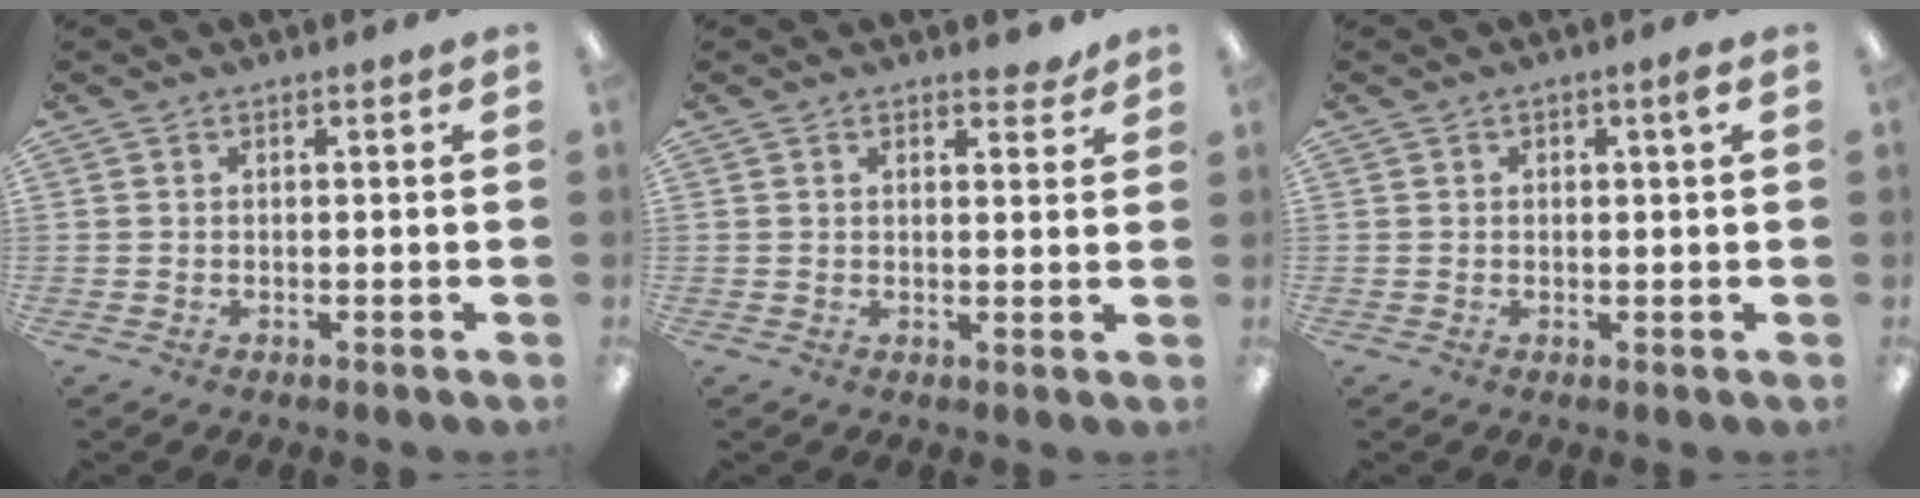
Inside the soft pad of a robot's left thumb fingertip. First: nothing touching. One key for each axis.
{"total": 2.4, "fx": 1.9, "fy": 1.0, "fz": 1.1, "tx": -0.008, "ty": -0.006, "tz": 0.032}
{"total": 1.4, "fx": 0.7, "fy": 0.5, "fz": 1.1, "tx": -0.020, "ty": 0.004, "tz": 0.011}